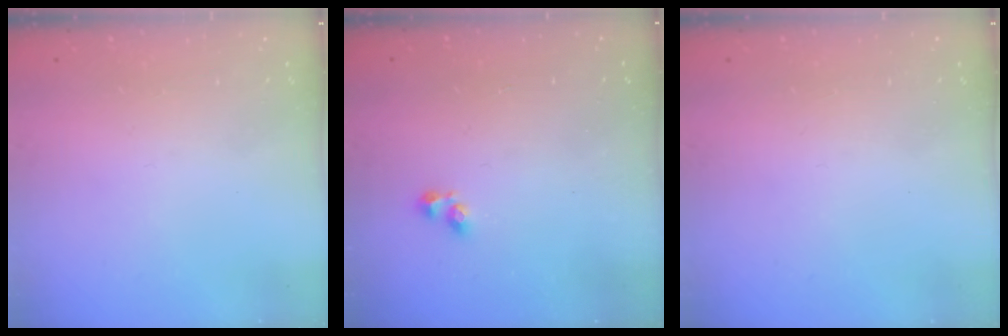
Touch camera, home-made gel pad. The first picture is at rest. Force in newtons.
{"total": 1.9, "press": 1.9, "slide": 0.3}
{"total": 0.0}